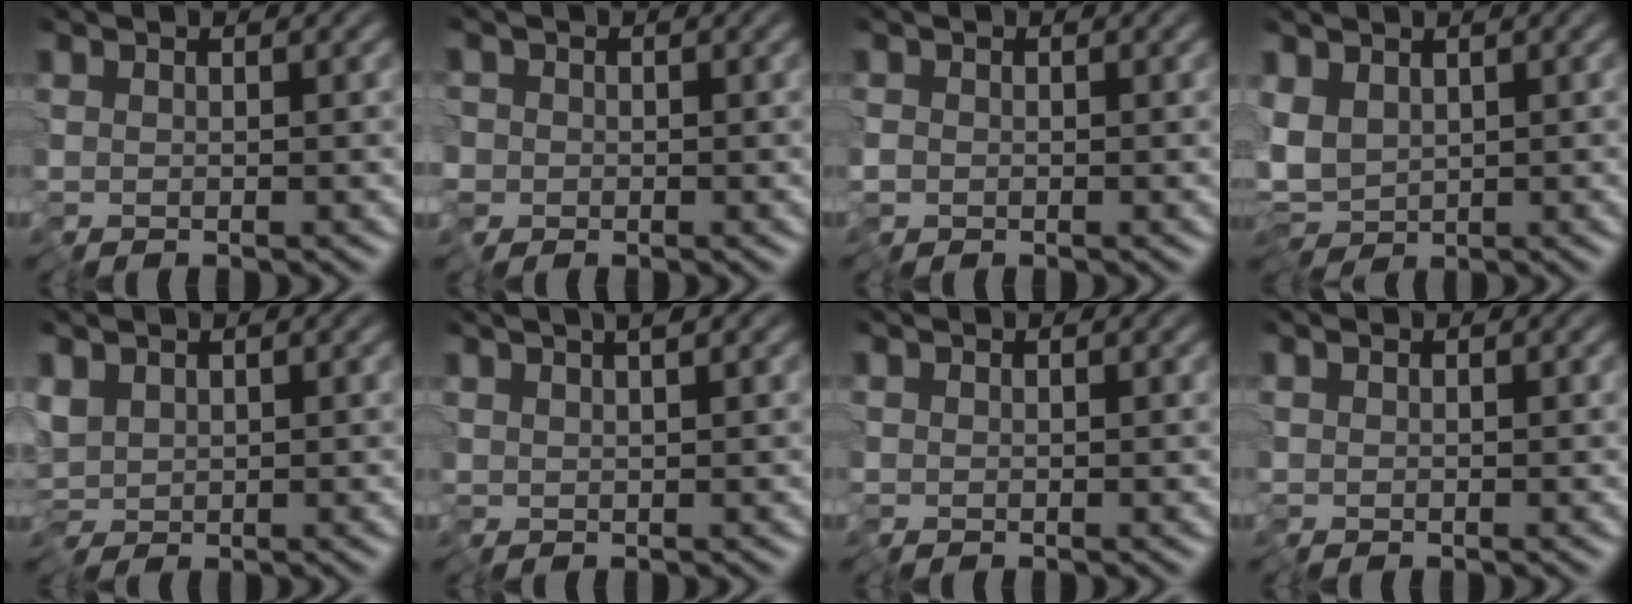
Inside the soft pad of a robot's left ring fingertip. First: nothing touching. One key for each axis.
{"total": 1.5, "fx": -0.8, "fy": 1.2, "fz": -0.3, "tx": 0.007, "ty": -0.007, "tz": -0.020}
{"total": 0.8, "fx": -0.5, "fy": 0.6, "fz": 0.1, "tx": -0.001, "ty": -0.001, "tz": -0.013}
{"total": 4.3, "fx": -0.9, "fy": 3.0, "fz": 3.0, "tx": -0.065, "ty": -0.003, "tz": -0.030}
{"total": 1.6, "fx": 0.0, "fy": 1.3, "fz": 0.9, "tx": -0.019, "ty": -0.001, "tz": -0.004}
{"total": 2.2, "fx": 1.1, "fy": 0.4, "fz": 1.9, "tx": -0.036, "ty": 0.008, "tz": 0.018}
{"total": 0.0}
{"total": 0.0}